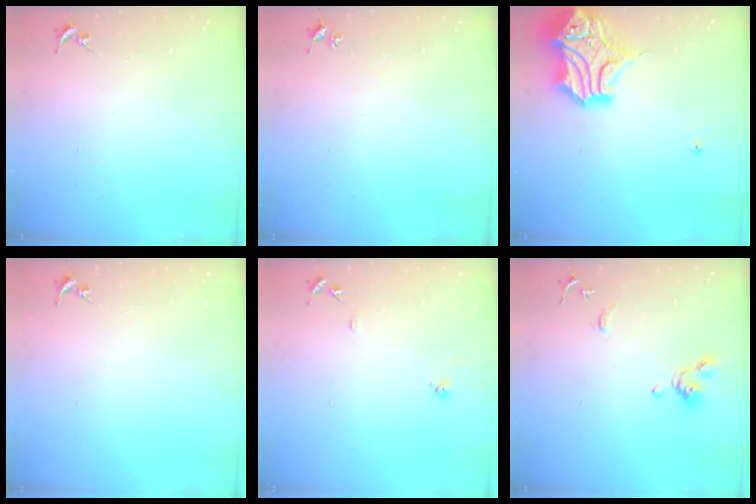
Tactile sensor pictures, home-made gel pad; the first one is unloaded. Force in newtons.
{"total": 2.0, "press": 2.0, "slide": 0.3}
{"total": 19.9, "press": 19.7, "slide": 3.3}
{"total": 0.0}
{"total": 8.3, "press": 8.3, "slide": 0.7}
{"total": 11.3, "press": 11.2, "slide": 1.3}